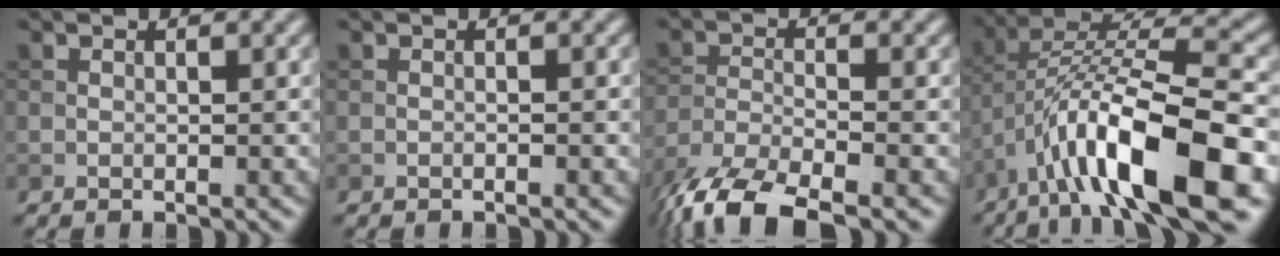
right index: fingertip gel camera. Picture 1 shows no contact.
{"total": 0.6, "force": [-0.4, 0.0, 0.5], "torque": [-0.009, 0.000, -0.008]}
{"total": 9.4, "force": [-7.1, 2.8, 5.5], "torque": [-0.112, -0.018, -0.140]}
{"total": 13.5, "force": [-6.0, 4.0, 11.4], "torque": [-0.194, 0.009, -0.101]}